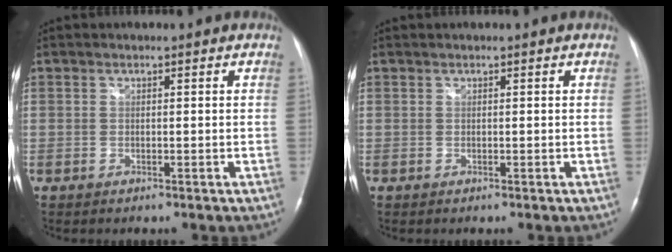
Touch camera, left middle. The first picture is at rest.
{"total": 0.0}